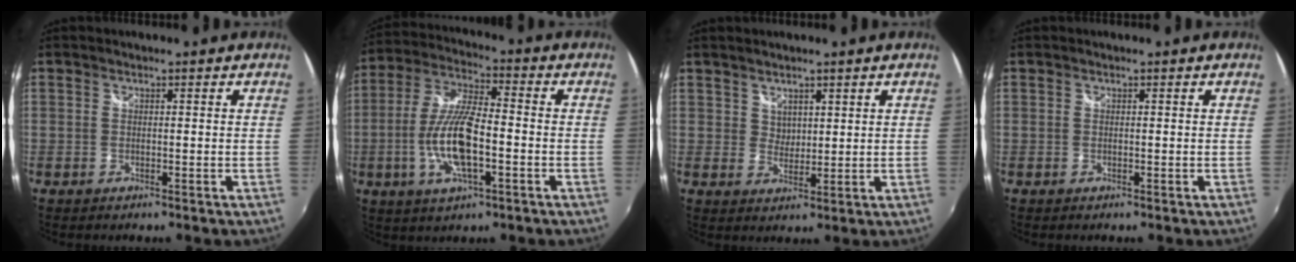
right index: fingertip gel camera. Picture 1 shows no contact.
{"total": 13.1, "force": [-3.4, 4.1, 12.0], "torque": [-0.247, -0.003, -0.065]}
{"total": 2.8, "force": [1.9, 2.0, 0.5], "torque": [0.001, 0.002, 0.036]}
{"total": 0.0}